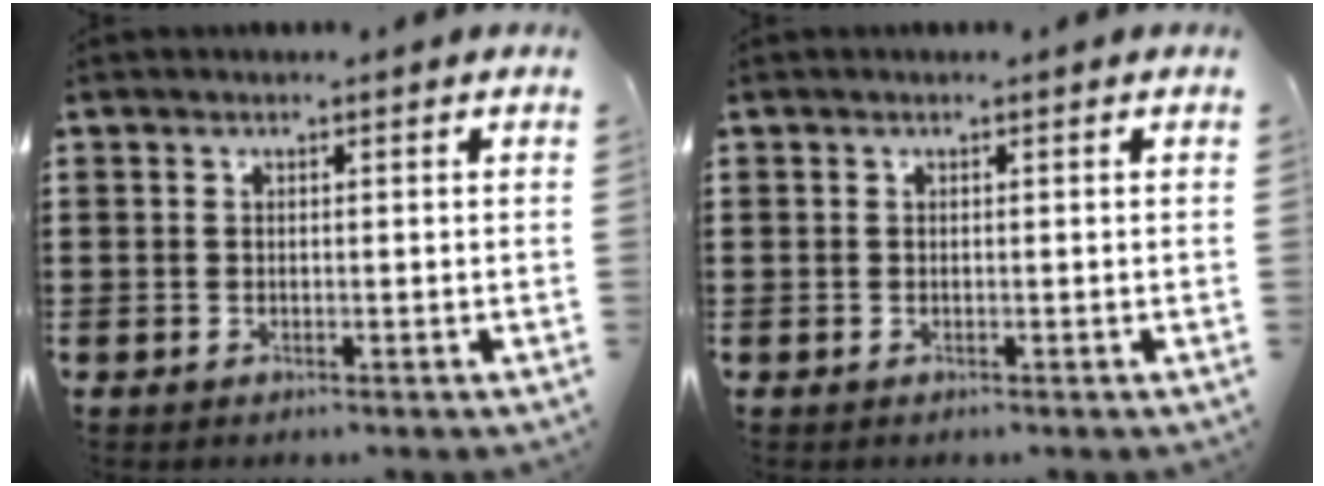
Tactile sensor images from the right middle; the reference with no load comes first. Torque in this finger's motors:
{"motor_torque": [0.47, 0.56, -0.03, 0.01]}